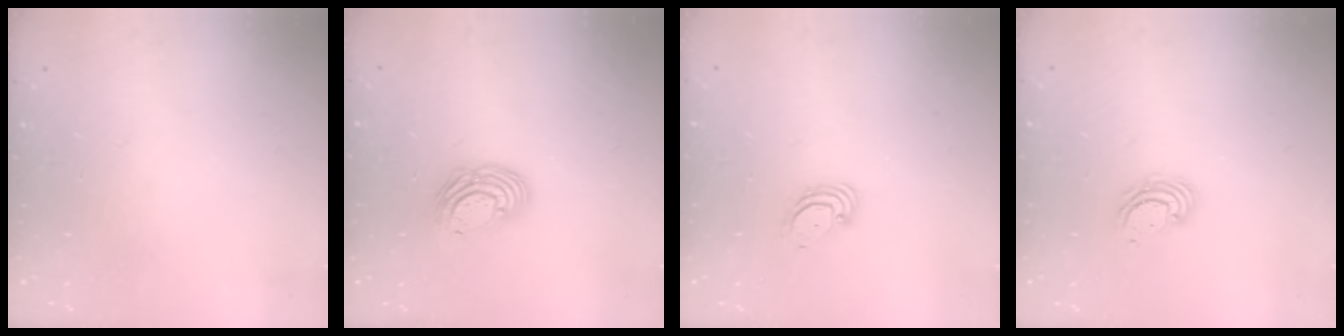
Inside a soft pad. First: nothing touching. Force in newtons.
{"total": 9.5, "press": 9.4, "slide": 1.7}
{"total": 3.9, "press": 3.9, "slide": 0.1}
{"total": 4.0, "press": 3.9, "slide": 0.3}